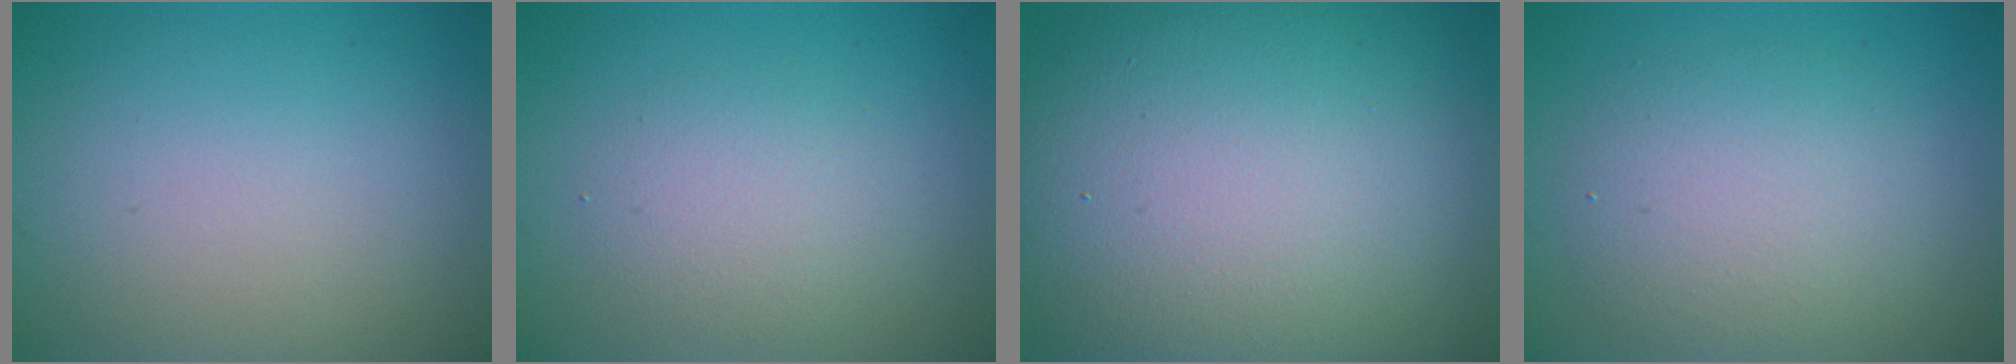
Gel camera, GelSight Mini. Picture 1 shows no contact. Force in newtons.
{"total": 2.8, "press": 2.8, "slide": 0.2}
{"total": 17.8, "press": 17.8, "slide": 1.1}
{"total": 4.9, "press": 4.8, "slide": 0.8}